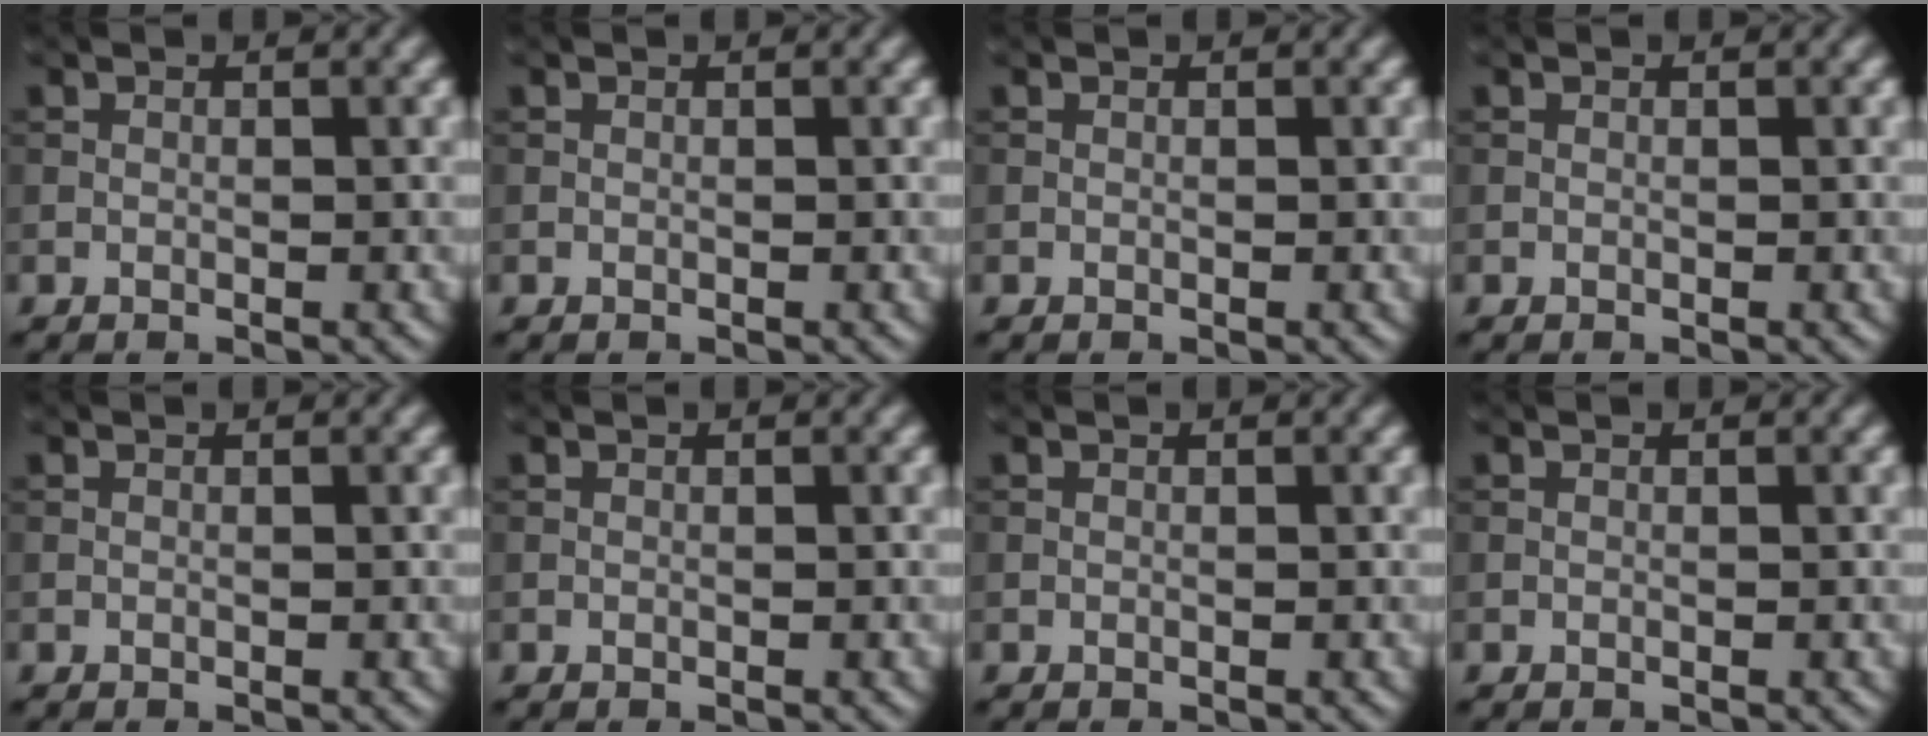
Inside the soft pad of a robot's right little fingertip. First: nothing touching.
{"total": 0.0}
{"total": 0.0}
{"total": 0.0}
{"total": 0.0}
{"total": 0.0}
{"total": 0.0}
{"total": 0.0}